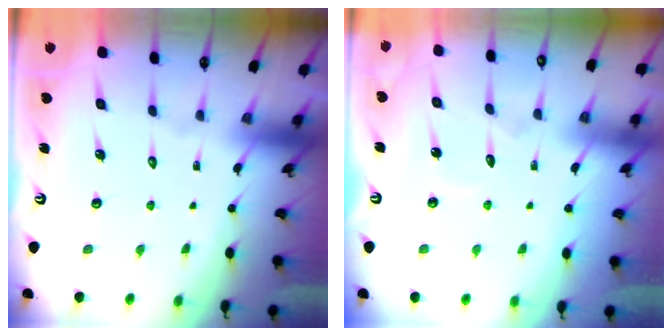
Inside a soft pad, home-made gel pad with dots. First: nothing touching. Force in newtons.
{"total": 2.8, "press": 2.8, "slide": 0.3}